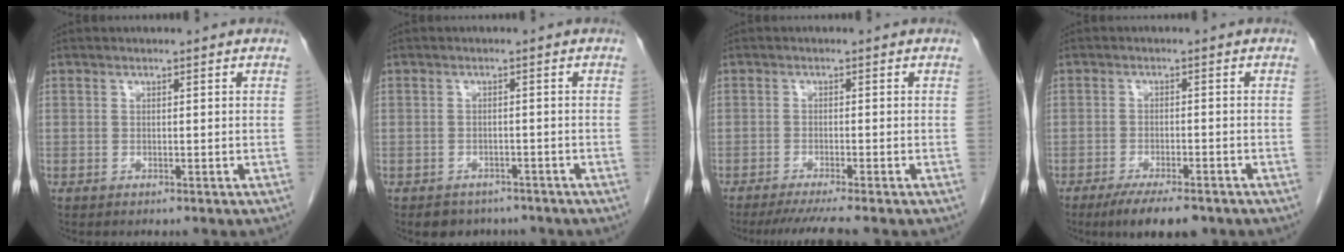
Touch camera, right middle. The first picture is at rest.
{"total": 4.3, "force": [-3.4, 2.4, 0.7], "torque": [-0.009, 0.006, -0.043]}
{"total": 6.1, "force": [-5.1, -1.0, 3.2], "torque": [-0.035, -0.018, -0.081]}
{"total": 7.5, "force": [-5.6, 1.7, 4.7], "torque": [-0.068, -0.013, -0.085]}